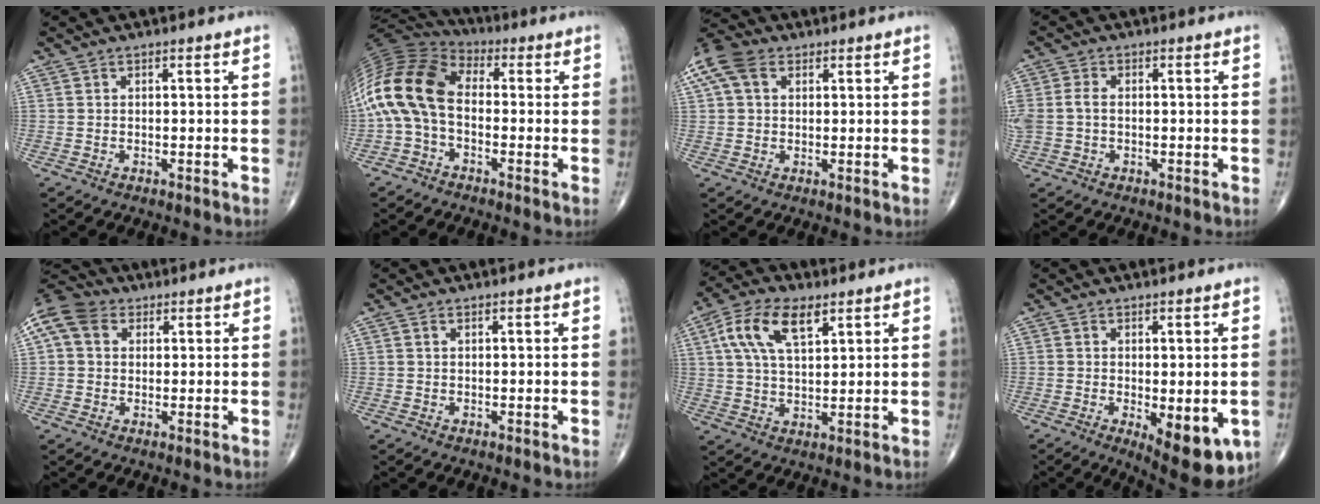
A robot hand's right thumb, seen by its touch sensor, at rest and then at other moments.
{"total": 15.8, "force": [-1.1, 9.8, 12.3], "torque": [-0.255, 0.044, -0.035]}
{"total": 10.8, "force": [4.1, 7.5, 6.6], "torque": [-0.153, 0.029, 0.073]}
{"total": 5.4, "force": [-0.3, 3.7, 3.9], "torque": [-0.106, 0.015, -0.004]}
{"total": 10.0, "force": [3.2, 7.7, 5.5], "torque": [-0.109, 0.025, 0.051]}
{"total": 0.5, "force": [0.3, 0.2, 0.4], "torque": [-0.010, 0.003, 0.005]}
{"total": 11.3, "force": [4.9, 5.5, 8.6], "torque": [-0.161, -0.001, 0.090]}
{"total": 11.3, "force": [-3.7, 4.5, 9.7], "torque": [-0.119, -0.019, -0.041]}